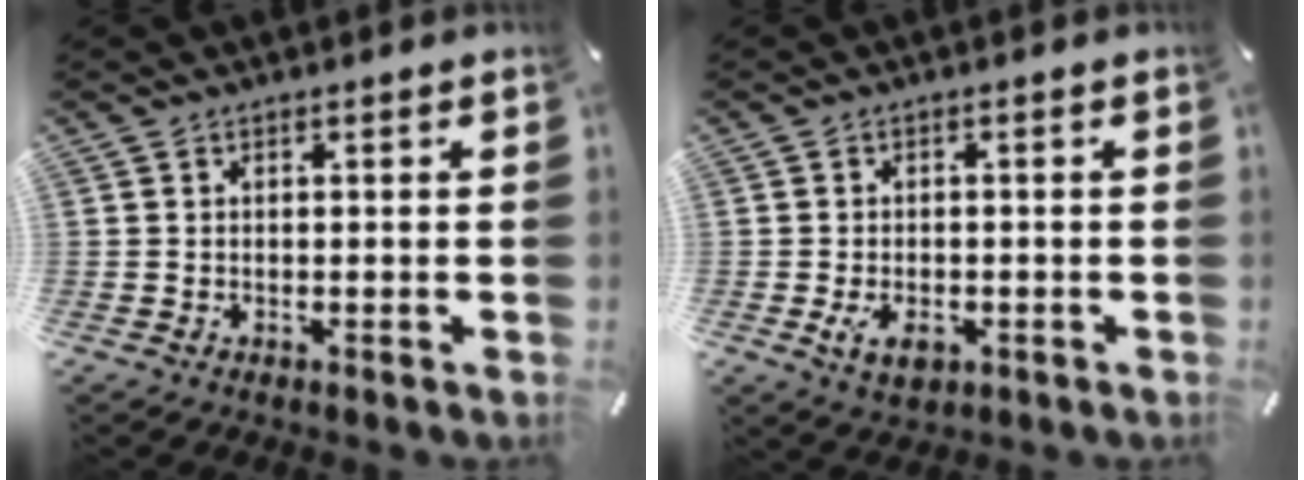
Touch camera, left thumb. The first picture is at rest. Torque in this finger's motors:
{"motor_torque": [0.20, 0.27, 0.15, -0.13, 0.01]}